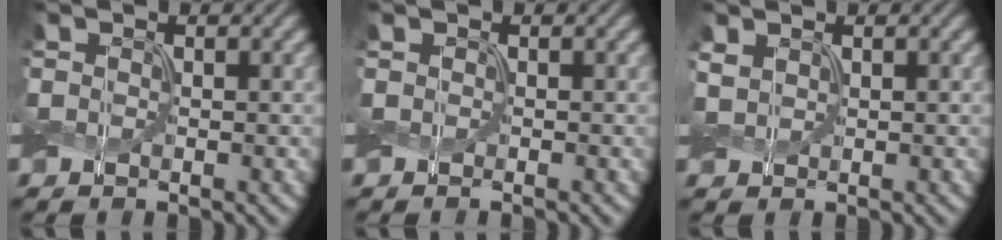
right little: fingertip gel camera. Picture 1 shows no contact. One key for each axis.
{"total": 0.0}
{"total": 1.0, "fx": 0.6, "fy": 0.6, "fz": 0.5, "tx": -0.016, "ty": 0.002, "tz": 0.012}